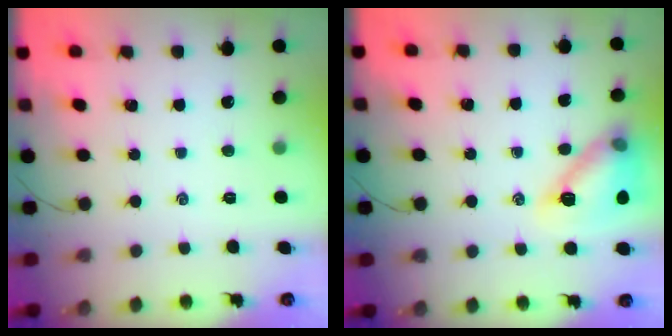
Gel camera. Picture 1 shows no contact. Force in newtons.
{"total": 13.6, "press": 13.6, "slide": 0.7}